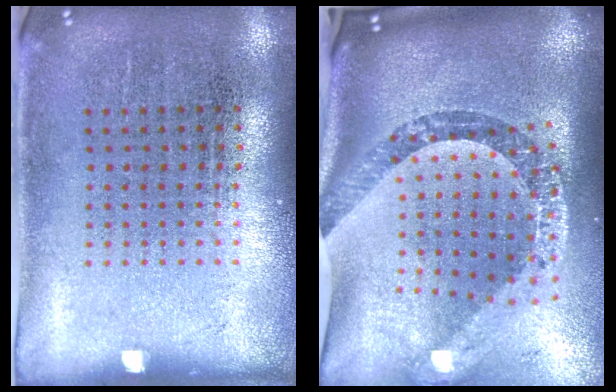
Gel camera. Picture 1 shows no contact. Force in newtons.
{"total": 3.5, "press": 2.5, "slide": 2.5}